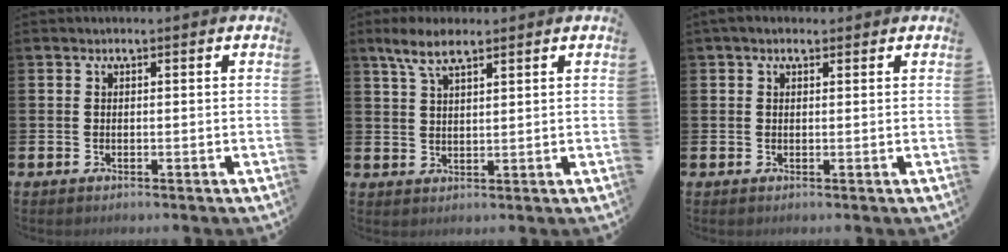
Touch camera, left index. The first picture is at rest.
{"total": 5.6, "force": [4.3, 1.6, 3.2], "torque": [-0.064, -0.007, 0.074]}
{"total": 1.7, "force": [1.2, 1.0, 0.8], "torque": [-0.011, 0.008, 0.019]}